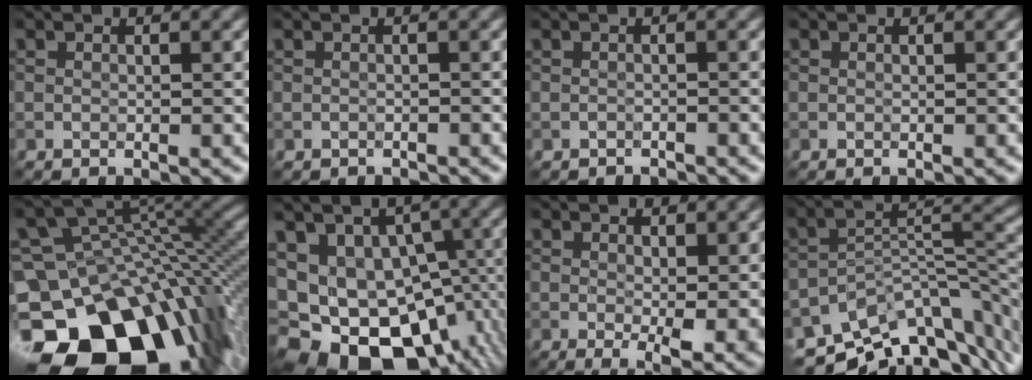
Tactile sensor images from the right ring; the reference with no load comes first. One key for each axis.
{"total": 0.8, "fx": -0.8, "fy": 0.1, "fz": 0.0, "tx": 0.000, "ty": -0.006, "tz": -0.013}
{"total": 1.1, "fx": -1.1, "fy": 0.2, "fz": 0.0, "tx": 0.001, "ty": -0.006, "tz": -0.019}
{"total": 0.0}
{"total": 16.3, "fx": -7.7, "fy": 10.6, "fz": 9.7, "tx": -0.187, "ty": -0.032, "tz": -0.105}
{"total": 18.1, "fx": -5.2, "fy": 12.7, "fz": 11.8, "tx": -0.191, "ty": -0.025, "tz": -0.045}
{"total": 3.6, "fx": 0.4, "fy": 1.2, "fz": 3.4, "tx": -0.050, "ty": -0.016, "tz": 0.011}
{"total": 10.2, "fx": -6.5, "fy": 4.9, "fz": 6.1, "tx": -0.094, "ty": -0.010, "tz": -0.108}